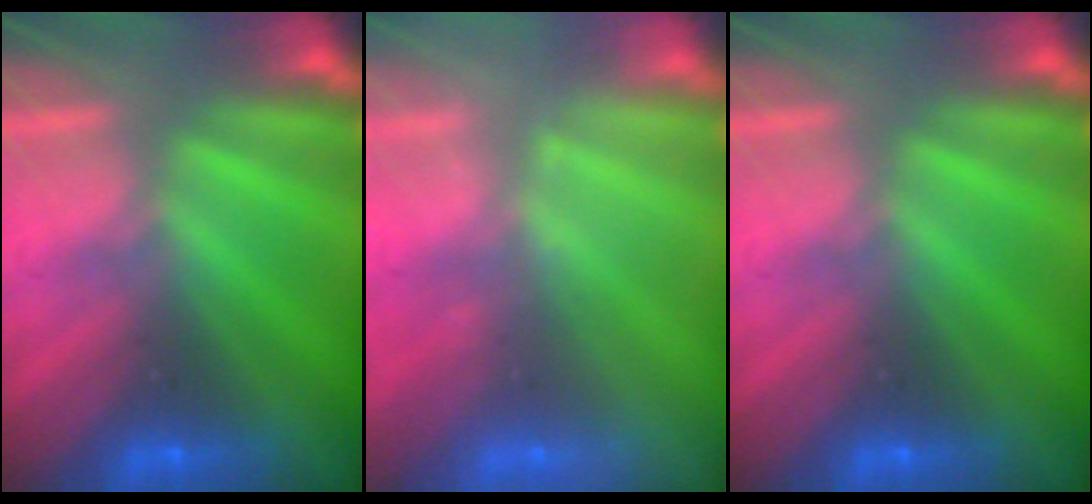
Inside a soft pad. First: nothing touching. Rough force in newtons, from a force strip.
{"total": 2.2}
{"total": 0.0}